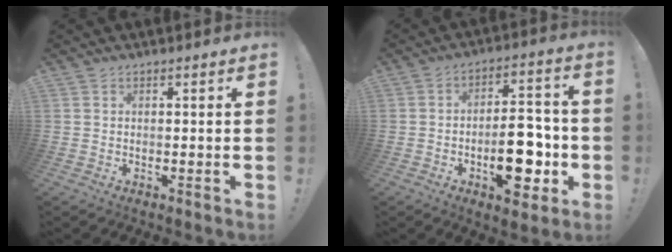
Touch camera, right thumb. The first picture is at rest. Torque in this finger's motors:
{"motor_torque": [1.69, 2.12, 0.08, -0.06, 0.20]}